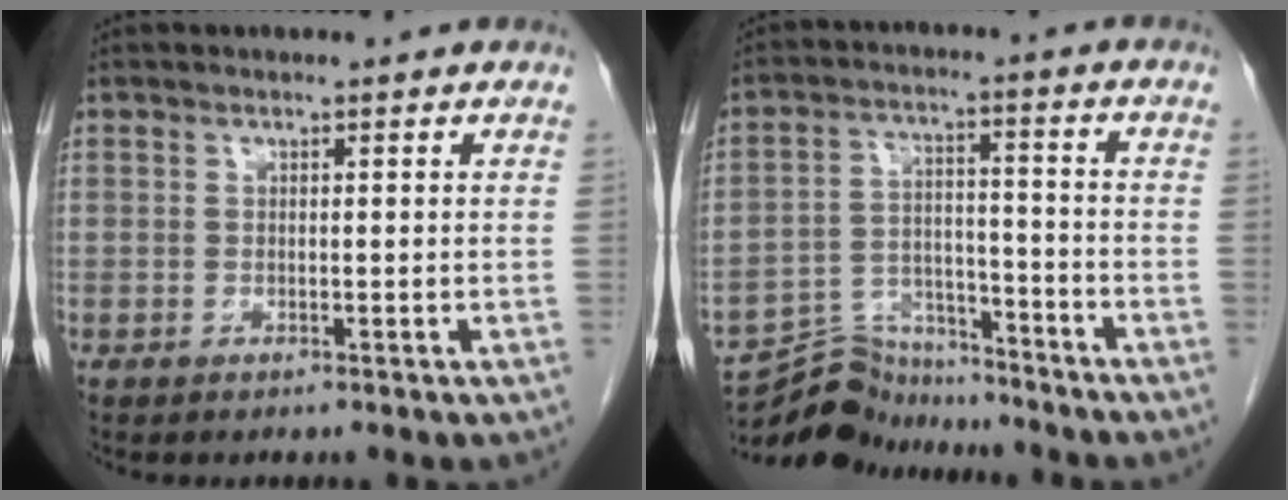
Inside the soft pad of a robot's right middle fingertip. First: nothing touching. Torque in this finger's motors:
{"motor_torque": [-0.09, -0.12, -0.02, -0.07]}